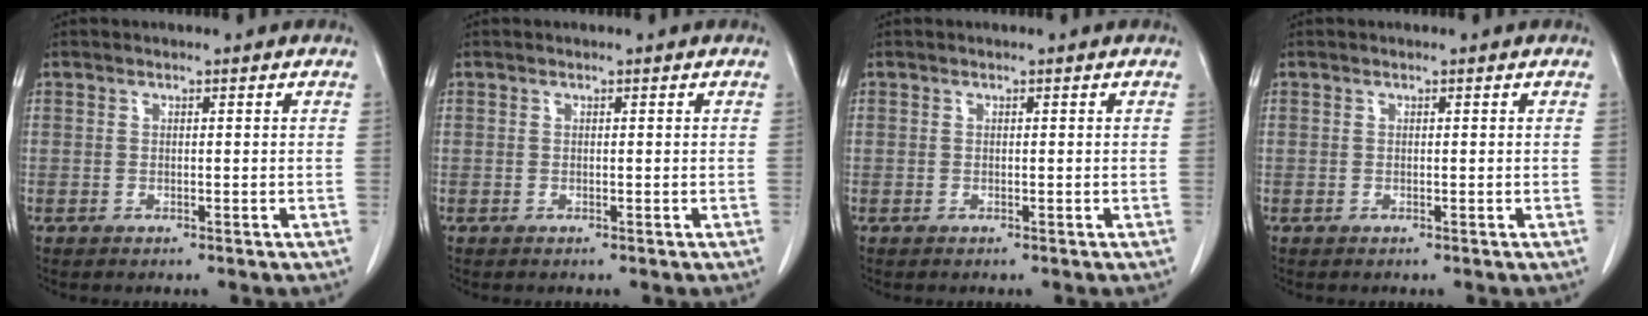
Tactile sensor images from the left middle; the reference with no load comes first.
{"total": 0.0}
{"total": 0.0}
{"total": 0.0}